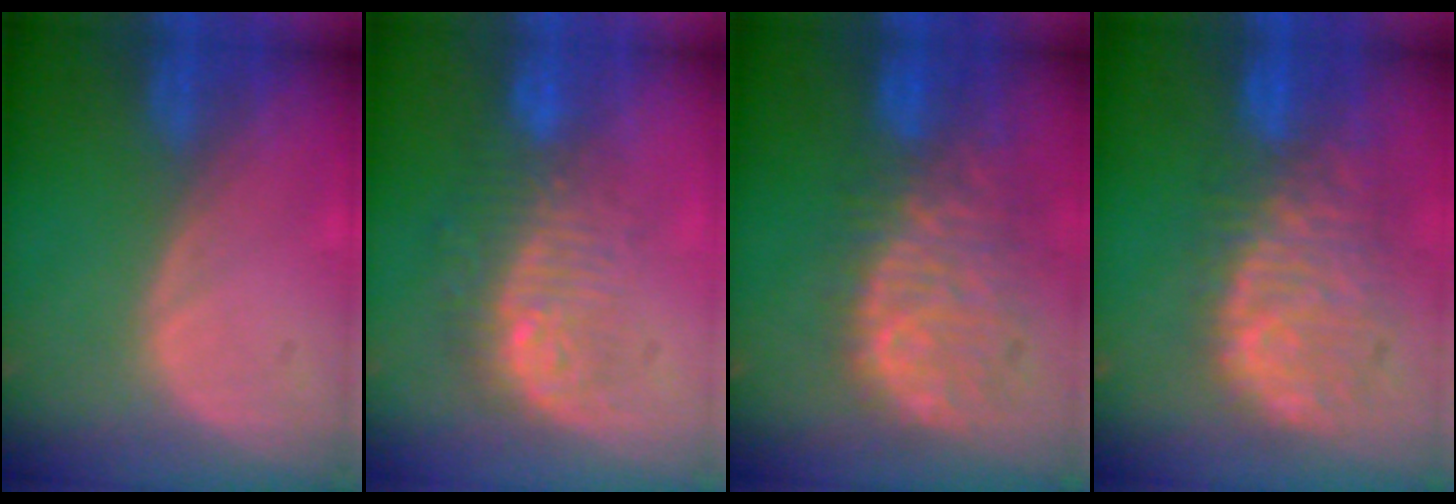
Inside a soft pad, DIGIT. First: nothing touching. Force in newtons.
{"total": 9.0, "press": 8.4, "slide": 3.2}
{"total": 11.3, "press": 9.6, "slide": 5.8}
{"total": 11.1, "press": 9.6, "slide": 5.6}